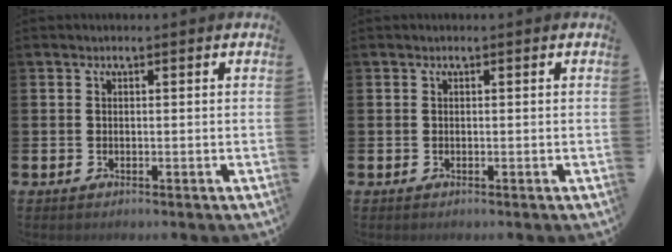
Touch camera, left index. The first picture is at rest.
{"total": 0.0}